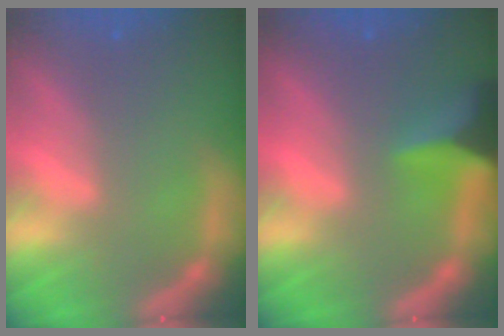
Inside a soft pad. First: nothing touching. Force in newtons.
{"total": 6.0}